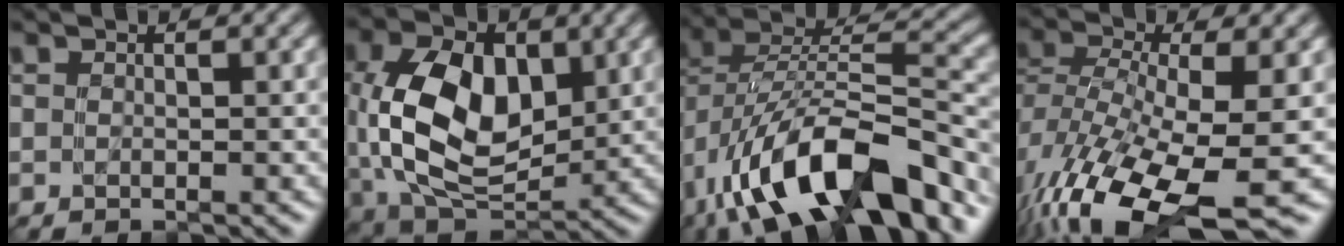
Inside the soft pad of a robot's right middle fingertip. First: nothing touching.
{"total": 10.9, "force": [1.5, 7.2, 8.1], "torque": [-0.172, -0.001, 0.038]}
{"total": 14.1, "force": [-8.1, 5.8, 9.9], "torque": [-0.178, 0.012, -0.135]}
{"total": 12.0, "force": [-5.9, 4.5, 9.4], "torque": [-0.201, -0.030, -0.082]}